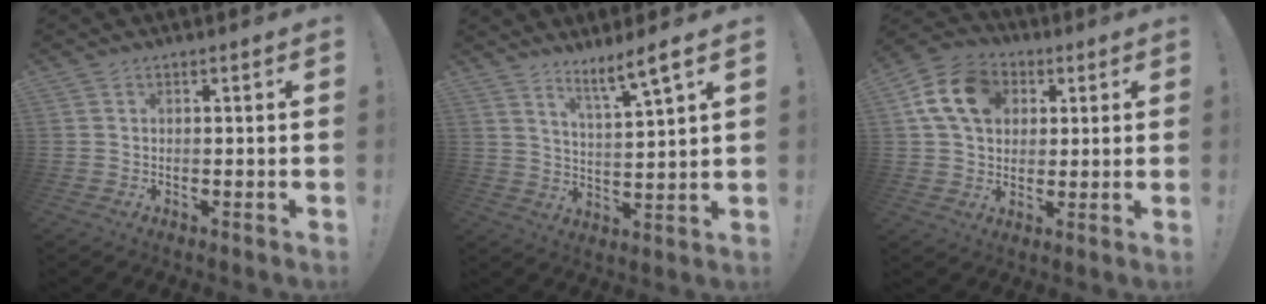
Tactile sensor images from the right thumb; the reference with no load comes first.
{"total": 7.6, "force": [5.7, -0.1, 5.1], "torque": [-0.071, -0.043, 0.090]}
{"total": 14.4, "force": [4.4, 11.1, 8.1], "torque": [-0.136, 0.001, 0.090]}